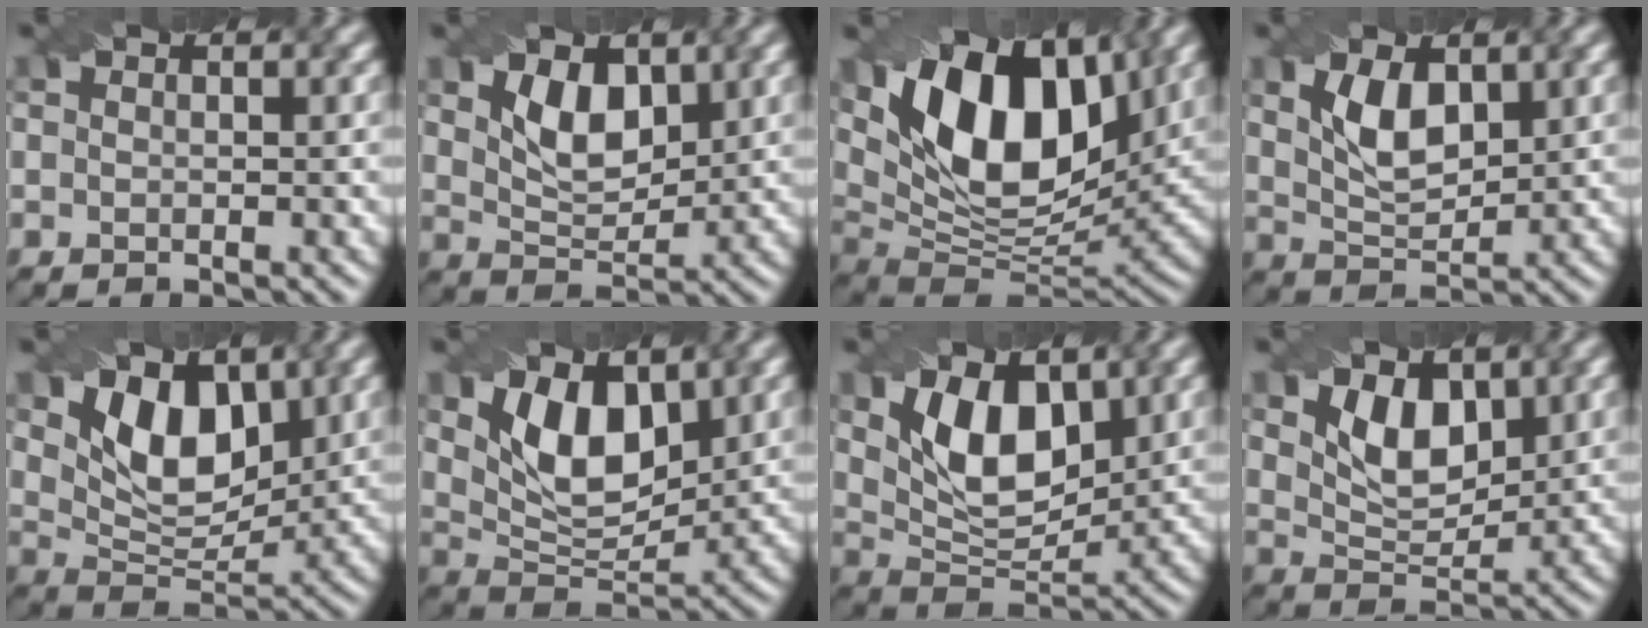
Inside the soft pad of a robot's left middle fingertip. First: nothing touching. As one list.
[{"total": 4.2, "force": [1.8, 2.4, 3.0], "torque": [-0.062, -0.005, 0.033]}, {"total": 14.0, "force": [5.6, 7.5, 10.5], "torque": [-0.173, 0.012, 0.092]}, {"total": 4.3, "force": [1.7, 2.2, 3.3], "torque": [-0.072, 0.000, 0.035]}, {"total": 7.1, "force": [3.0, 4.2, 4.9], "torque": [-0.094, -0.010, 0.050]}, {"total": 6.8, "force": [2.9, 3.8, 4.9], "torque": [-0.094, -0.009, 0.051]}, {"total": 7.0, "force": [2.7, 3.8, 5.1], "torque": [-0.098, -0.008, 0.049]}, {"total": 4.5, "force": [2.1, 2.6, 3.0], "torque": [-0.067, -0.007, 0.036]}]